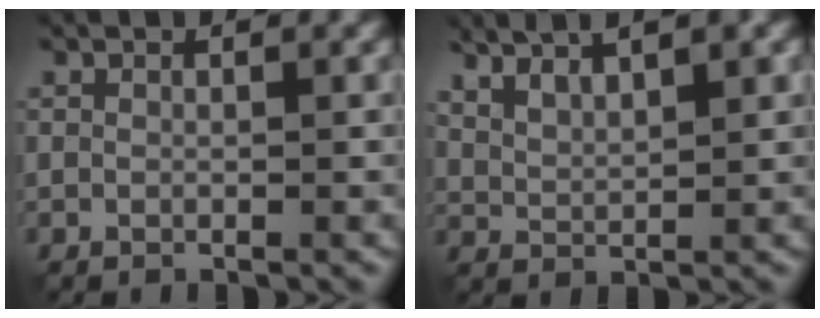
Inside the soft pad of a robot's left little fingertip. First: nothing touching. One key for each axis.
{"total": 6.1, "fx": 4.1, "fy": 2.1, "fz": 4.0, "tx": -0.061, "ty": 0.023, "tz": 0.057}